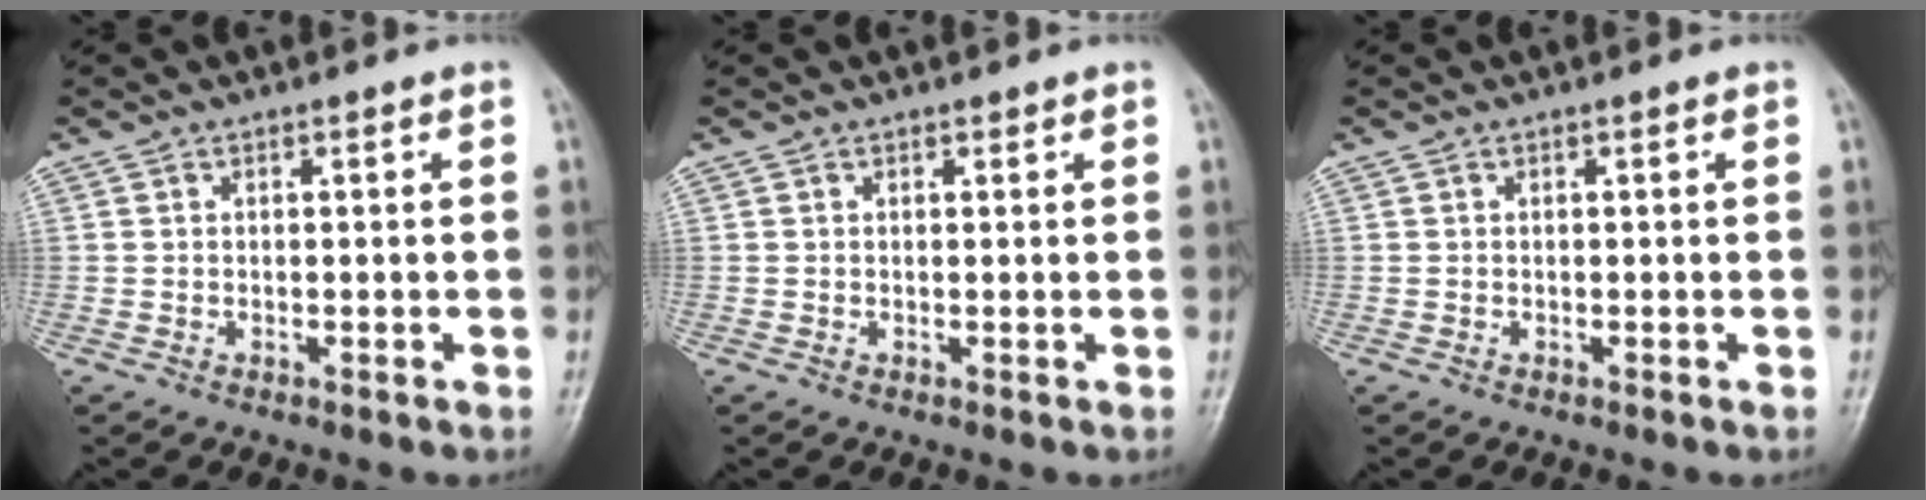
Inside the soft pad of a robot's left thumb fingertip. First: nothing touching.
{"total": 0.7, "force": [0.5, 0.4, 0.2], "torque": [0.001, -0.004, 0.005]}
{"total": 0.0}